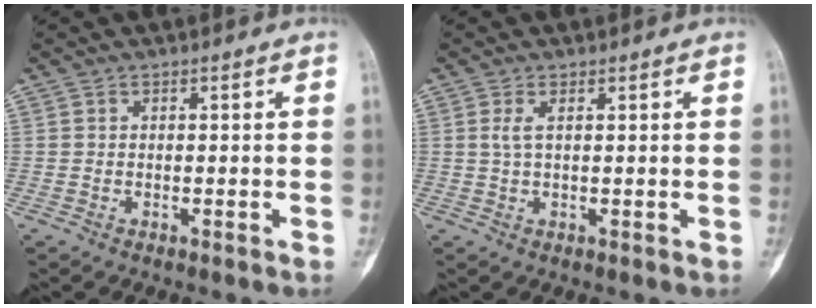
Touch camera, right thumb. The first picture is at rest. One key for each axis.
{"total": 1.9, "fx": 0.6, "fy": 0.5, "fz": 1.7, "tx": -0.042, "ty": 0.002, "tz": 0.016}